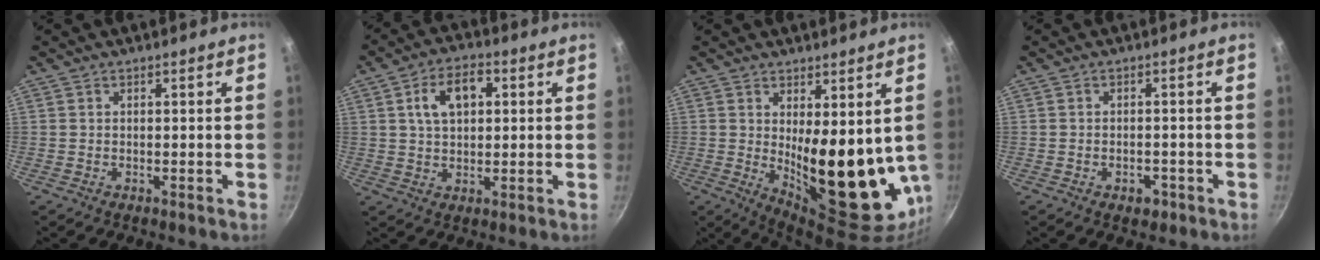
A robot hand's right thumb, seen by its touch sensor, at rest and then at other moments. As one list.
[{"total": 8.8, "force": [2.3, 5.5, 6.5], "torque": [-0.087, 0.010, 0.035]}, {"total": 17.1, "force": [1.8, 6.7, 15.6], "torque": [-0.191, -0.047, 0.048]}, {"total": 2.9, "force": [-1.6, 1.8, 1.6], "torque": [-0.015, 0.012, -0.015]}]